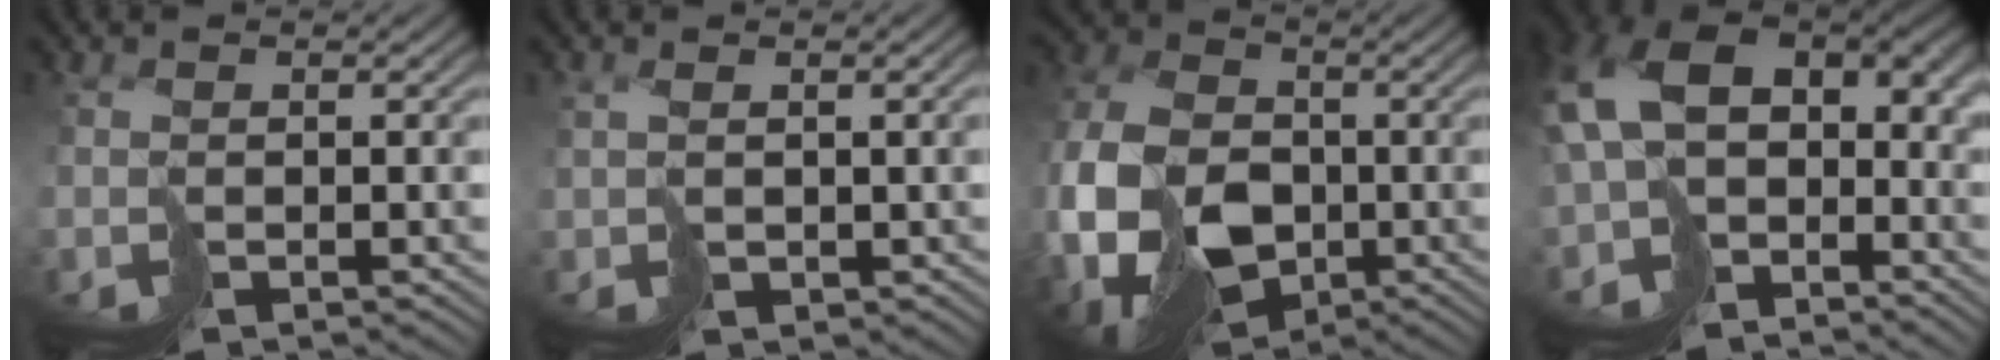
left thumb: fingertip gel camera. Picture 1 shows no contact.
{"total": 2.7, "force": [0.6, 1.2, 2.4], "torque": [-0.052, -0.001, 0.020]}
{"total": 14.4, "force": [-3.0, 9.9, 10.0], "torque": [-0.236, -0.022, -0.046]}
{"total": 12.4, "force": [-1.8, 8.8, 8.6], "torque": [-0.216, -0.030, -0.011]}